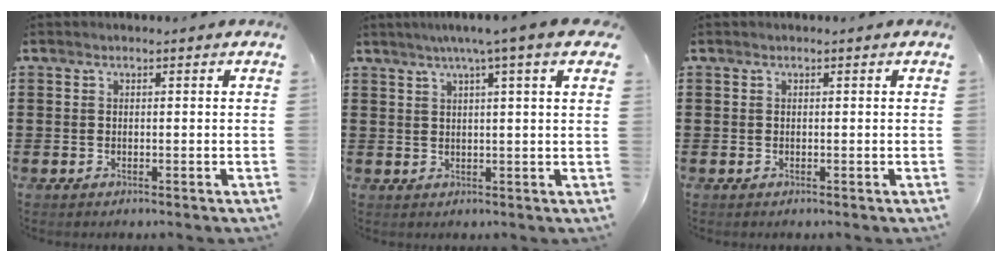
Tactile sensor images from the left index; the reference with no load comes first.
{"total": 5.4, "force": [3.1, -0.2, 4.4], "torque": [-0.093, 0.000, 0.051]}
{"total": 0.0}